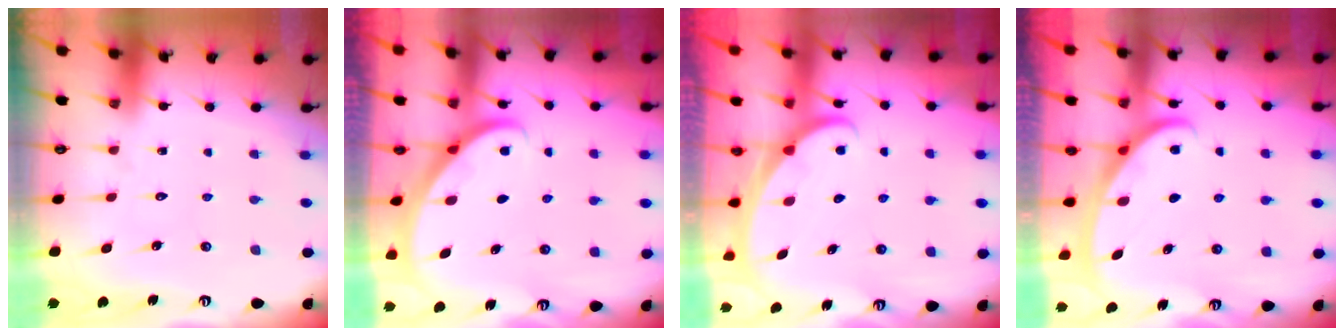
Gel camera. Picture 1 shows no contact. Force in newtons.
{"total": 2.8, "press": 2.8, "slide": 0.2}
{"total": 2.2, "press": 2.2, "slide": 0.1}
{"total": 2.9, "press": 2.9, "slide": 0.3}